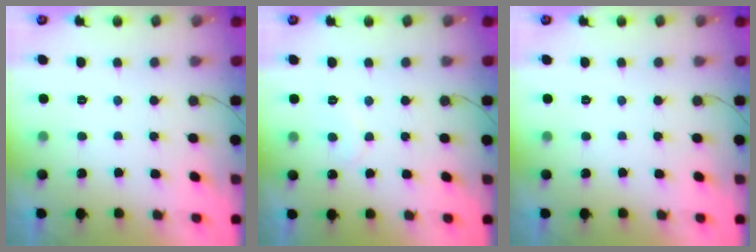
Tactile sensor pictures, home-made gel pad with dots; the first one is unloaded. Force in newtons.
{"total": 5.1, "press": 5.1, "slide": 0.4}
{"total": 0.0}